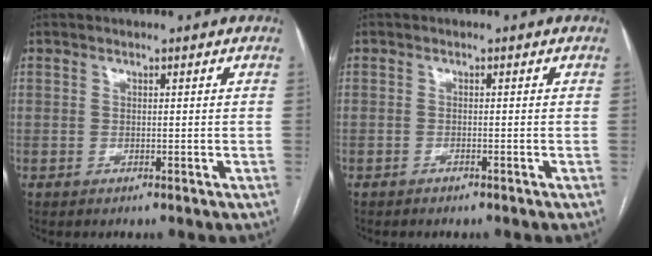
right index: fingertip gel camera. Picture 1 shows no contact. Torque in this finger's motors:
{"motor_torque": [0.24, -0.05, 0.02, 0.01]}